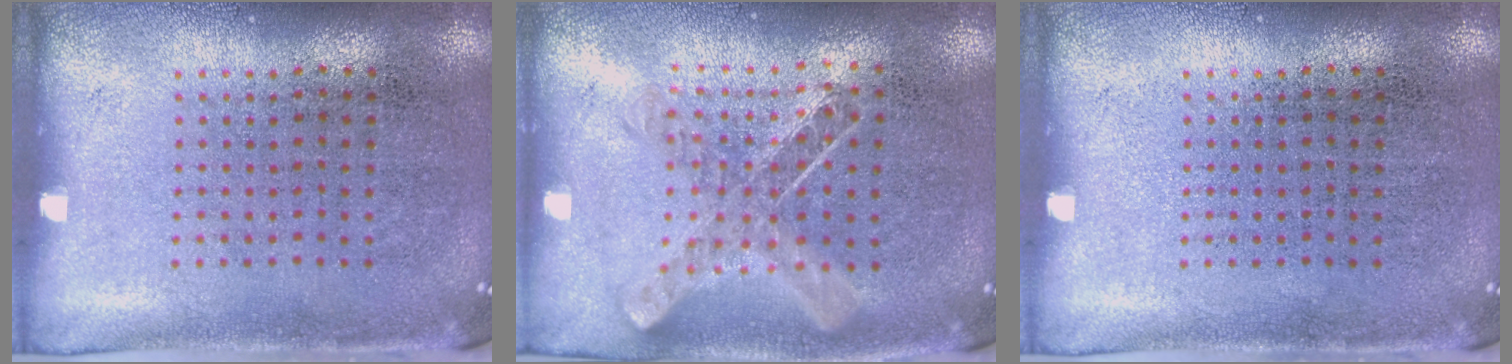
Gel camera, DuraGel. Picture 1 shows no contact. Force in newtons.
{"total": 0.9, "press": 0.9, "slide": 0.0}
{"total": 0.0}